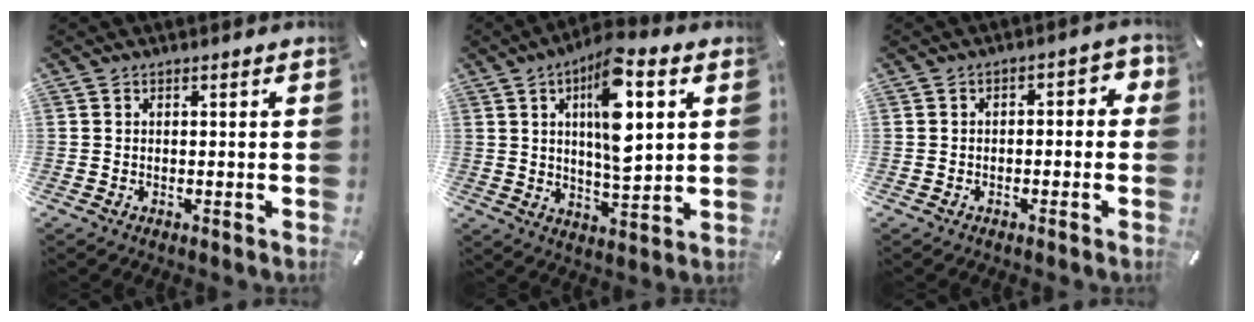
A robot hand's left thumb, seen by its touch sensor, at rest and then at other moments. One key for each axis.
{"total": 14.1, "fx": 4.9, "fy": 5.4, "fz": 12.1, "tx": -0.192, "ty": -0.014, "tz": 0.076}
{"total": 2.9, "fx": -1.7, "fy": 1.6, "fz": 1.6, "tx": -0.029, "ty": 0.017, "tz": -0.035}